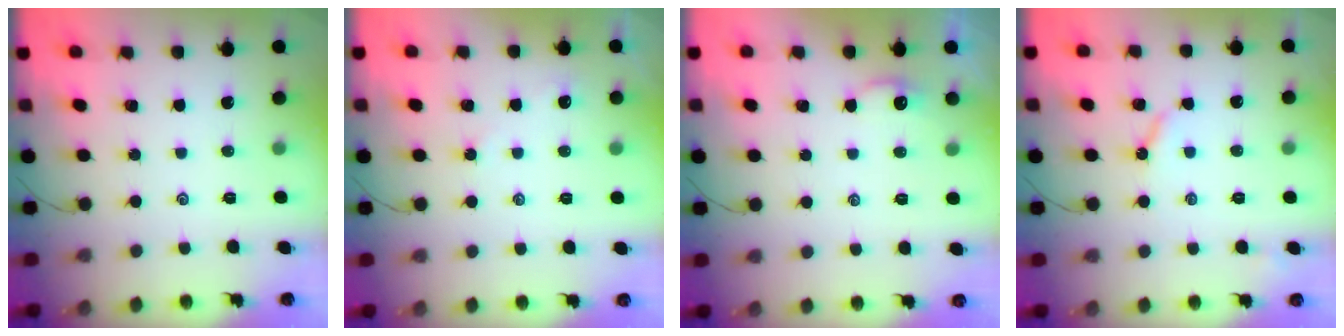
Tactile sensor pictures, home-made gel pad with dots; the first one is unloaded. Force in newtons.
{"total": 3.0, "press": 2.9, "slide": 0.4}
{"total": 2.1, "press": 2.0, "slide": 0.3}
{"total": 4.4, "press": 4.3, "slide": 0.5}